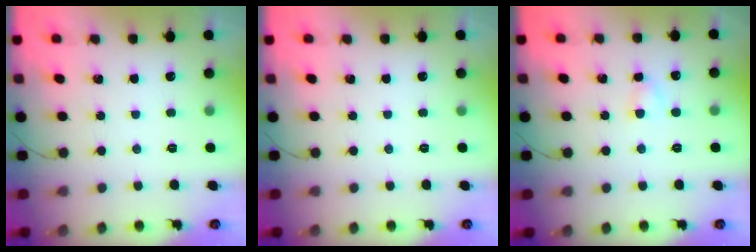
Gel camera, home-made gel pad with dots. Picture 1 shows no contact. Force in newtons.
{"total": 0.0}
{"total": 2.7, "press": 2.5, "slide": 1.2}